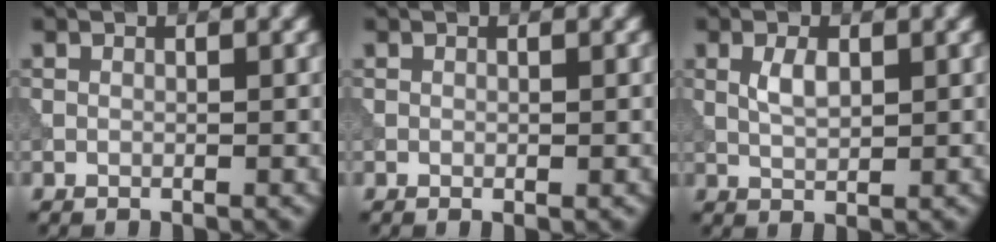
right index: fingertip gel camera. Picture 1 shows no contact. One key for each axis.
{"total": 0.0}
{"total": 1.9, "fx": 0.4, "fy": 0.9, "fz": 1.7, "tx": -0.038, "ty": -0.001, "tz": 0.010}